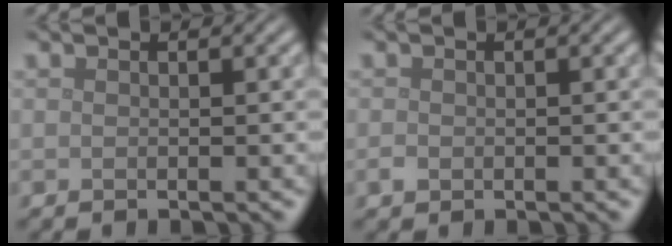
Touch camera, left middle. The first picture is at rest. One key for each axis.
{"total": 0.7, "fx": -0.3, "fy": 0.5, "fz": 0.3, "tx": -0.006, "ty": -0.002, "tz": -0.005}